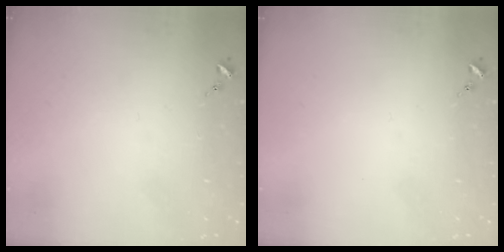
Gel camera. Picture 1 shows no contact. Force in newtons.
{"total": 0.0}